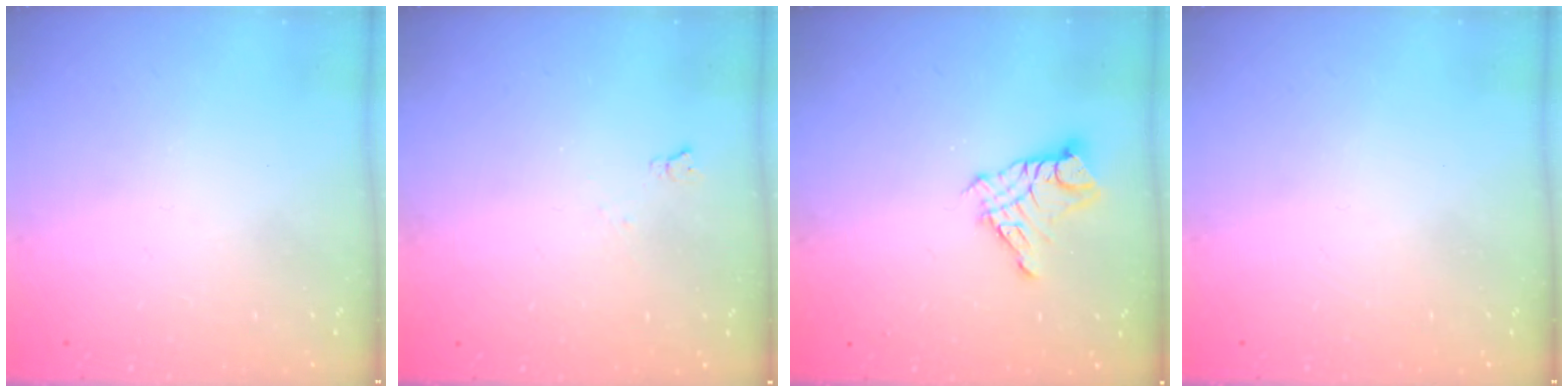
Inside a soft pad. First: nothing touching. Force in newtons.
{"total": 4.2, "press": 4.2, "slide": 0.7}
{"total": 10.2, "press": 10.2, "slide": 1.0}
{"total": 0.0}